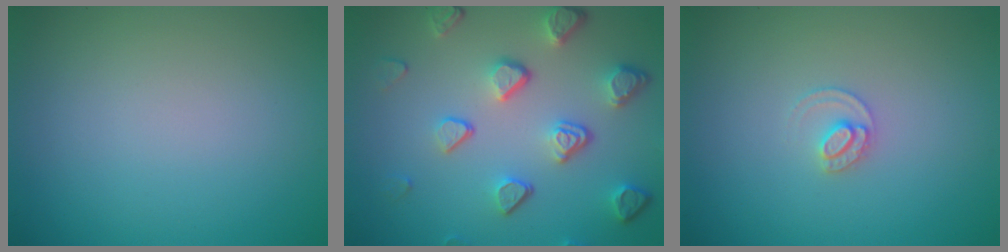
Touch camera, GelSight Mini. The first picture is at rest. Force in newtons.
{"total": 5.0, "press": 3.9, "slide": 3.2}
{"total": 1.5, "press": 1.5, "slide": 0.2}